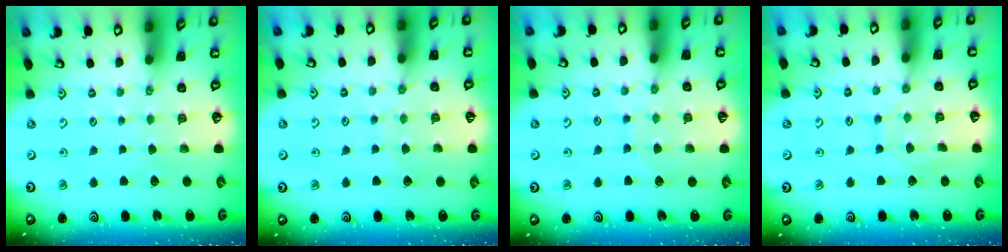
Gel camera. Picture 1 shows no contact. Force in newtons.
{"total": 5.1, "press": 5.0, "slide": 0.5}
{"total": 5.7, "press": 5.7, "slide": 0.6}
{"total": 8.5, "press": 8.4, "slide": 0.7}